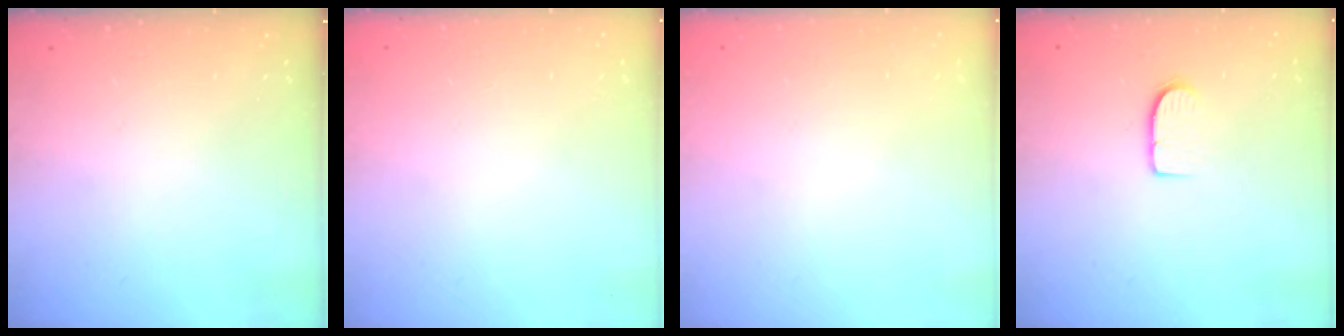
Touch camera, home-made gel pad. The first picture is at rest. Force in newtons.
{"total": 0.0}
{"total": 0.0}
{"total": 6.6, "press": 6.6, "slide": 0.5}